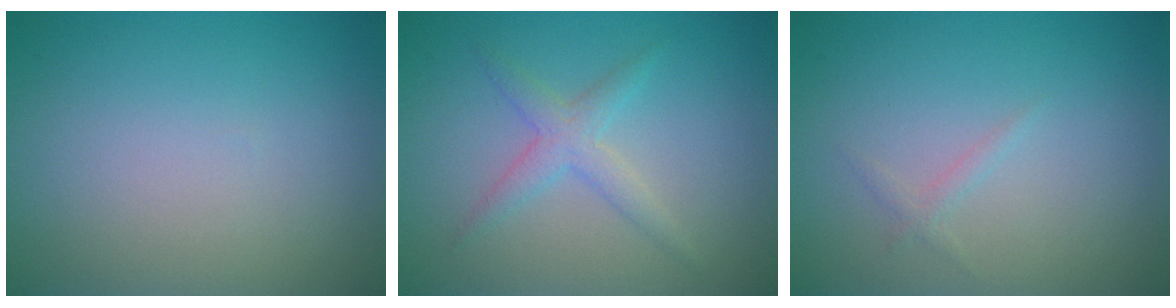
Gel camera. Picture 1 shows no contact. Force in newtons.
{"total": 2.2, "press": 2.2, "slide": 0.1}
{"total": 0.7, "press": 0.7, "slide": 0.1}